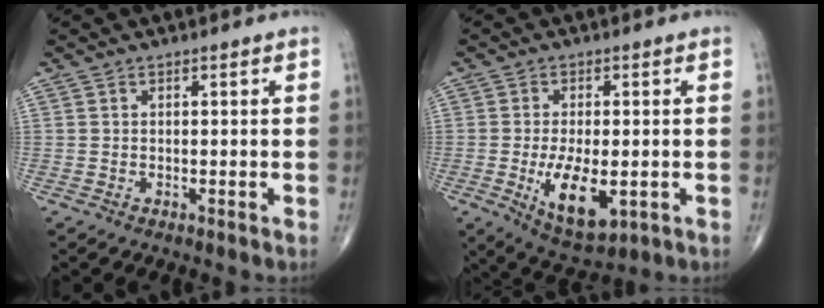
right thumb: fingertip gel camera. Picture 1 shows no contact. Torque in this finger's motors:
{"motor_torque": [-0.24, 1.24, 0.51, 0.45, 0.29]}